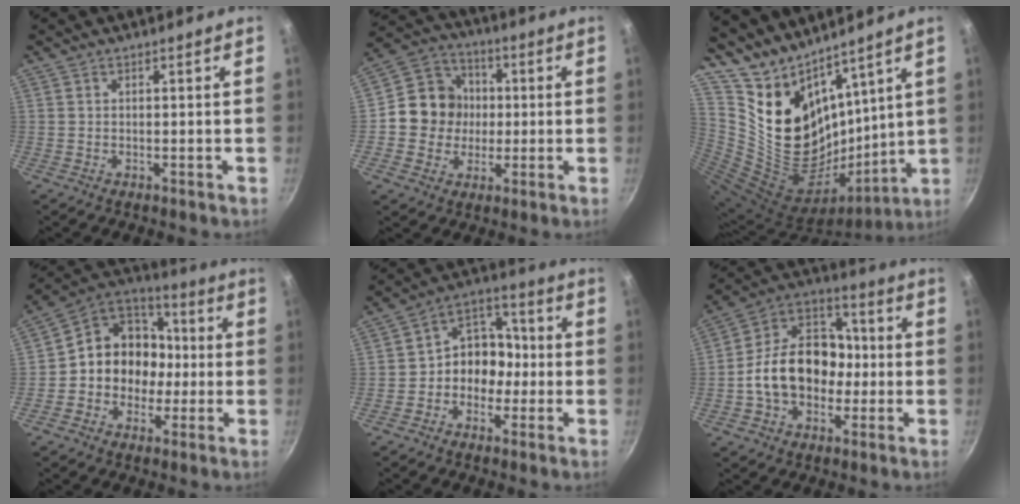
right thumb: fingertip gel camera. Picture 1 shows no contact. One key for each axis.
{"total": 11.6, "fx": -0.1, "fy": 10.8, "fz": 4.3, "tx": -0.036, "ty": 0.023, "tz": -0.018}
{"total": 20.5, "fx": 14.5, "fy": 10.2, "fz": 10.4, "tx": -0.170, "ty": -0.096, "tz": 0.287}
{"total": 14.5, "fx": -1.4, "fy": 12.6, "fz": 7.1, "tx": -0.062, "ty": 0.046, "tz": -0.039}
{"total": 10.2, "fx": -1.9, "fy": 8.5, "fz": 5.4, "tx": -0.023, "ty": 0.050, "tz": -0.045}
{"total": 17.5, "fx": -2.1, "fy": 13.2, "fz": 11.3, "tx": -0.153, "ty": 0.050, "tz": -0.051}